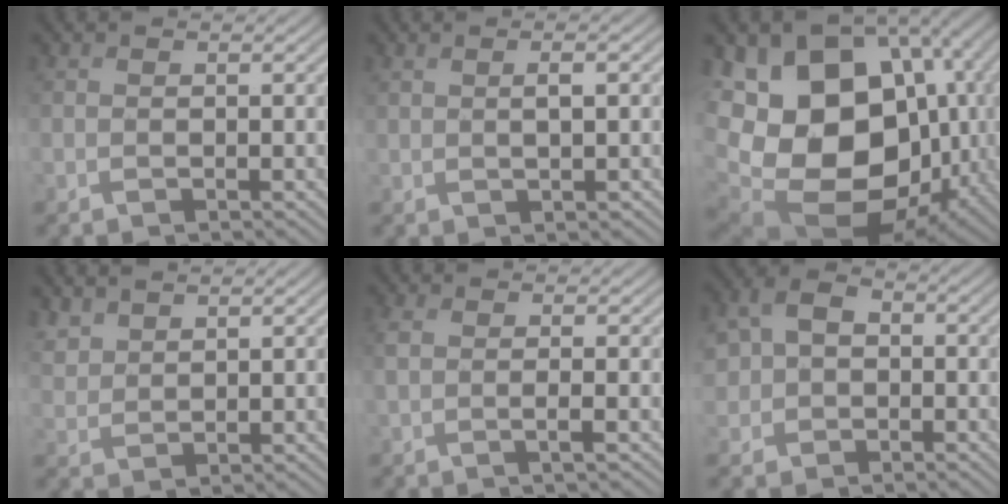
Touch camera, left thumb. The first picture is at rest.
{"total": 1.9, "force": [0.8, 0.0, 1.7], "torque": [-0.031, 0.005, 0.018]}
{"total": 21.0, "force": [-0.5, 15.7, 13.9], "torque": [-0.291, -0.046, 0.039]}
{"total": 3.1, "force": [2.9, 0.9, 0.7], "torque": [-0.021, 0.005, 0.069]}
{"total": 1.7, "force": [0.2, -0.1, 1.7], "torque": [-0.035, 0.003, -0.004]}
{"total": 5.1, "force": [-0.1, 4.4, 2.5], "torque": [-0.061, 0.007, -0.019]}